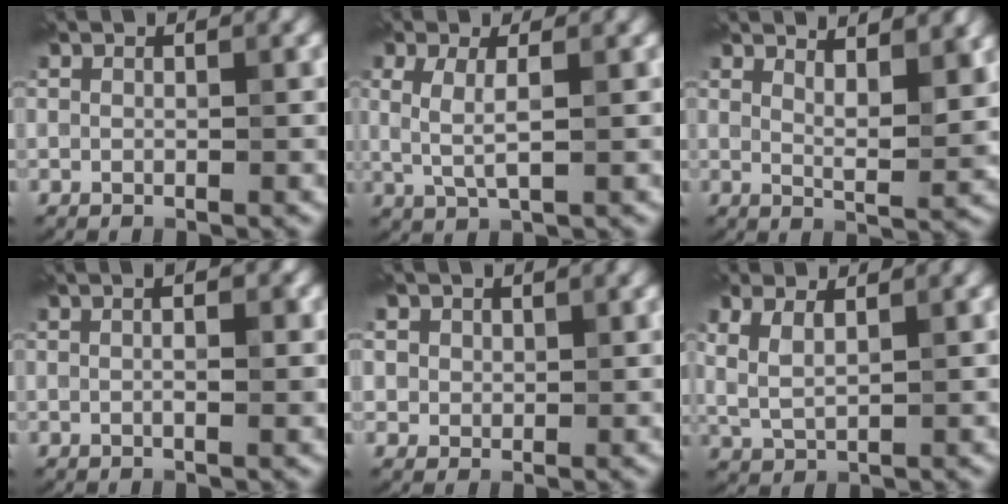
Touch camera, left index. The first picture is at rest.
{"total": 2.3, "force": [0.3, 0.3, 2.2], "torque": [-0.056, -0.003, 0.010]}
{"total": 4.0, "force": [3.0, 0.7, 2.6], "torque": [-0.043, 0.001, 0.048]}
{"total": 1.8, "force": [0.1, 0.5, 1.7], "torque": [-0.027, 0.003, 0.003]}
{"total": 3.9, "force": [1.9, 3.1, 1.5], "torque": [-0.038, 0.009, 0.026]}
{"total": 2.3, "force": [1.1, 0.8, 1.9], "torque": [-0.053, 0.001, 0.028]}